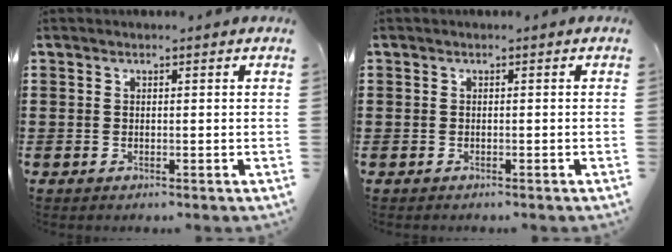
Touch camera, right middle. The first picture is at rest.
{"total": 0.6, "force": [-0.3, 0.5, -0.1], "torque": [0.001, 0.005, -0.008]}